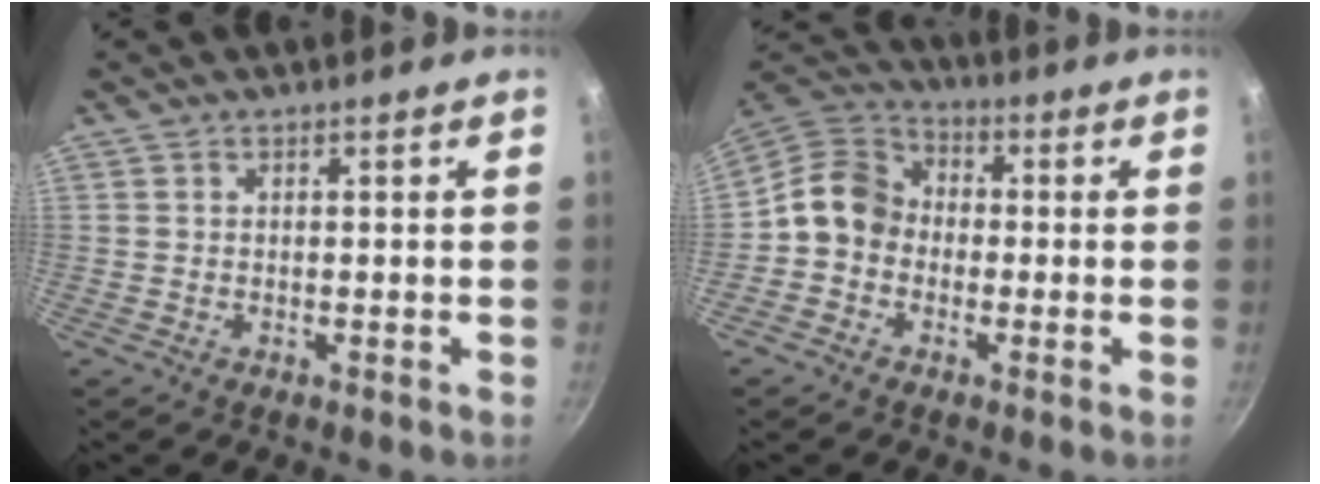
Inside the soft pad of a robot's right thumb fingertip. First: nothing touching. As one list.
[{"total": 9.4, "force": [-1.2, 8.1, 4.7], "torque": [-0.054, 0.035, -0.047]}]